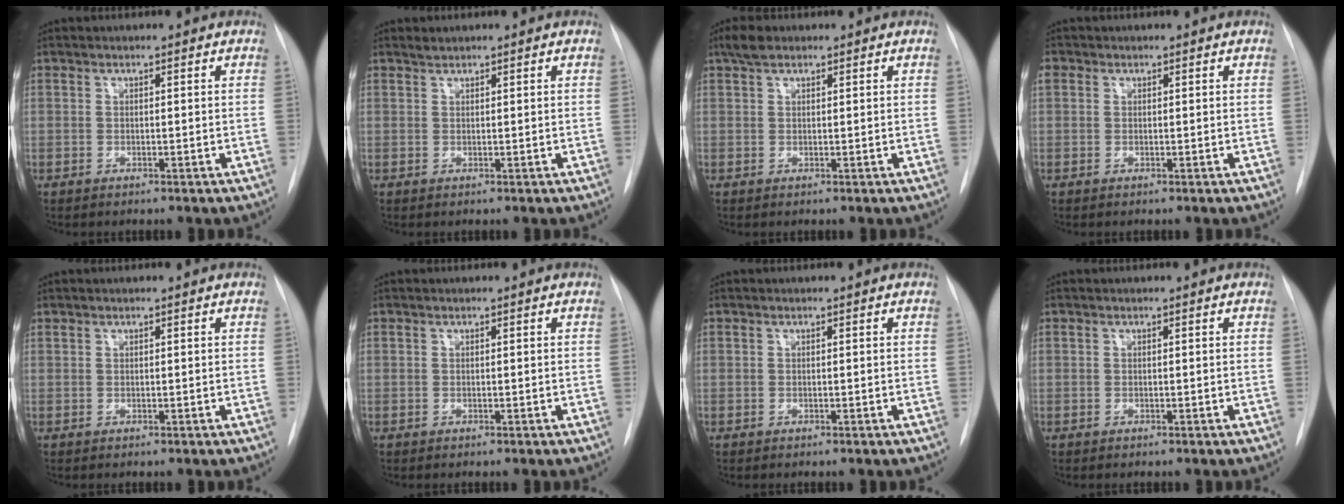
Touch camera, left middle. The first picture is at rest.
{"total": 0.7, "force": [0.7, 0.1, 0.0], "torque": [-0.005, 0.002, 0.015]}
{"total": 2.4, "force": [1.8, 1.1, 1.3], "torque": [-0.026, 0.012, 0.033]}
{"total": 1.7, "force": [0.6, 1.5, 0.5], "torque": [-0.012, 0.018, 0.013]}
{"total": 0.0}
{"total": 0.0}
{"total": 0.0}
{"total": 0.0}